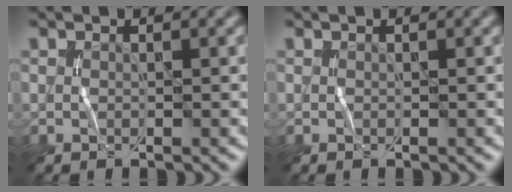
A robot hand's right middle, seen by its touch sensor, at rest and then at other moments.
{"total": 0.0}